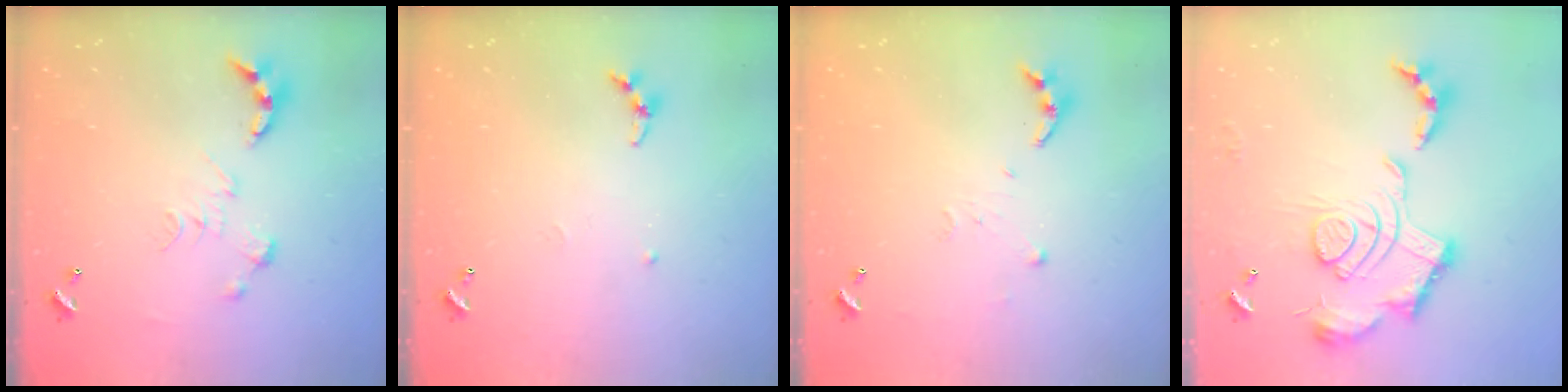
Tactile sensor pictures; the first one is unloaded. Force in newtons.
{"total": 6.2, "press": 6.1, "slide": 0.7}
{"total": 4.9, "press": 4.8, "slide": 0.5}
{"total": 2.4, "press": 1.9, "slide": 1.5}